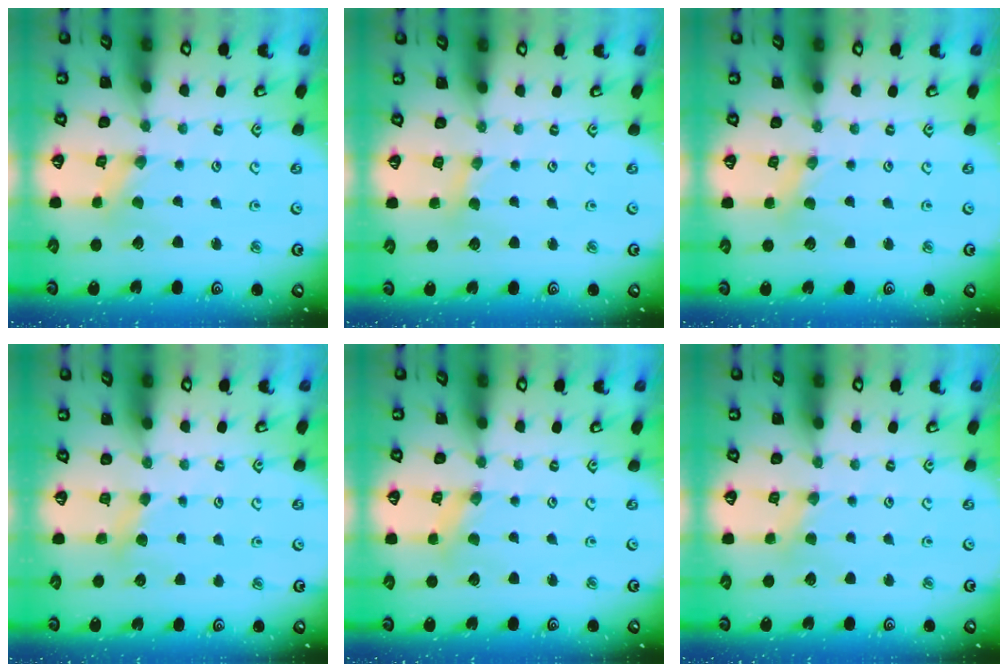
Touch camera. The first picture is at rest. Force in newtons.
{"total": 2.1, "press": 2.1, "slide": 0.3}
{"total": 1.3, "press": 1.2, "slide": 0.3}
{"total": 3.5, "press": 3.5, "slide": 0.5}
{"total": 1.3, "press": 1.3, "slide": 0.4}
{"total": 2.0, "press": 2.0, "slide": 0.4}